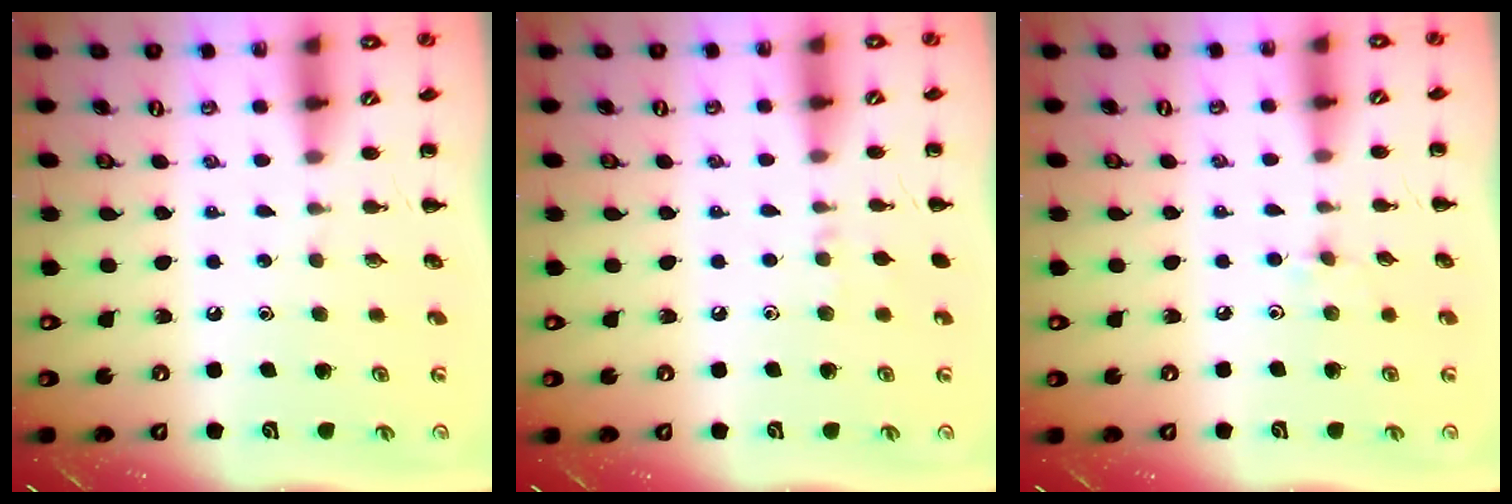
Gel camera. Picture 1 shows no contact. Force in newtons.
{"total": 3.9, "press": 3.6, "slide": 1.5}
{"total": 4.0, "press": 3.7, "slide": 1.4}